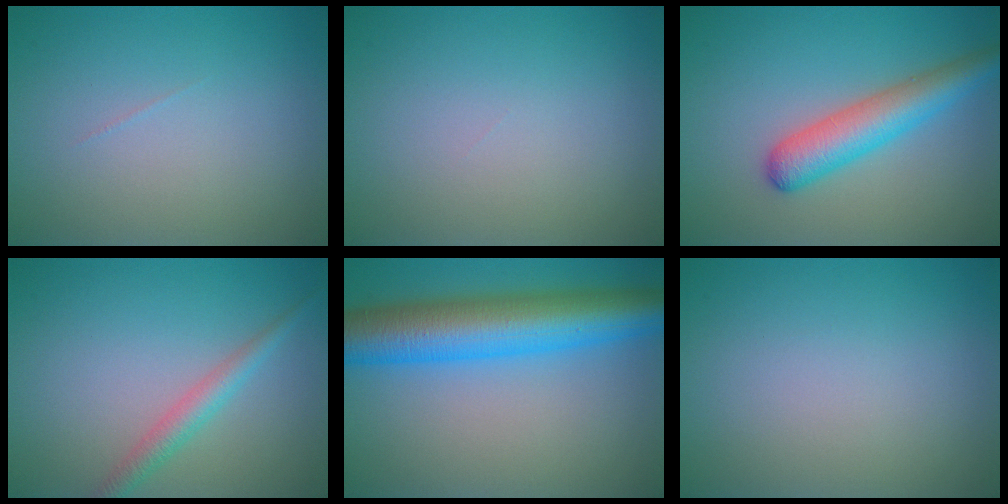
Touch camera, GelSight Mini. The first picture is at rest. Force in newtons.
{"total": 0.0}
{"total": 4.8, "press": 4.8, "slide": 0.2}
{"total": 2.2, "press": 2.2, "slide": 0.1}
{"total": 10.0, "press": 10.0, "slide": 0.1}
{"total": 0.0}